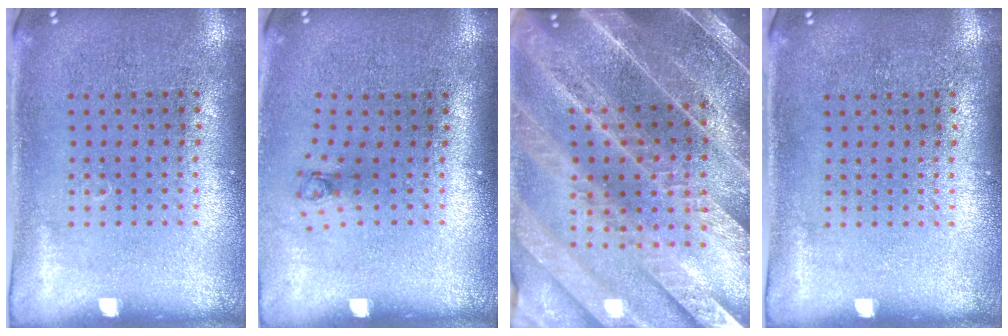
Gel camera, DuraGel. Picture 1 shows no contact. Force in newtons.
{"total": 0.8, "press": 0.3, "slide": 0.8}
{"total": 4.4, "press": 4.0, "slide": 1.9}
{"total": 0.0}